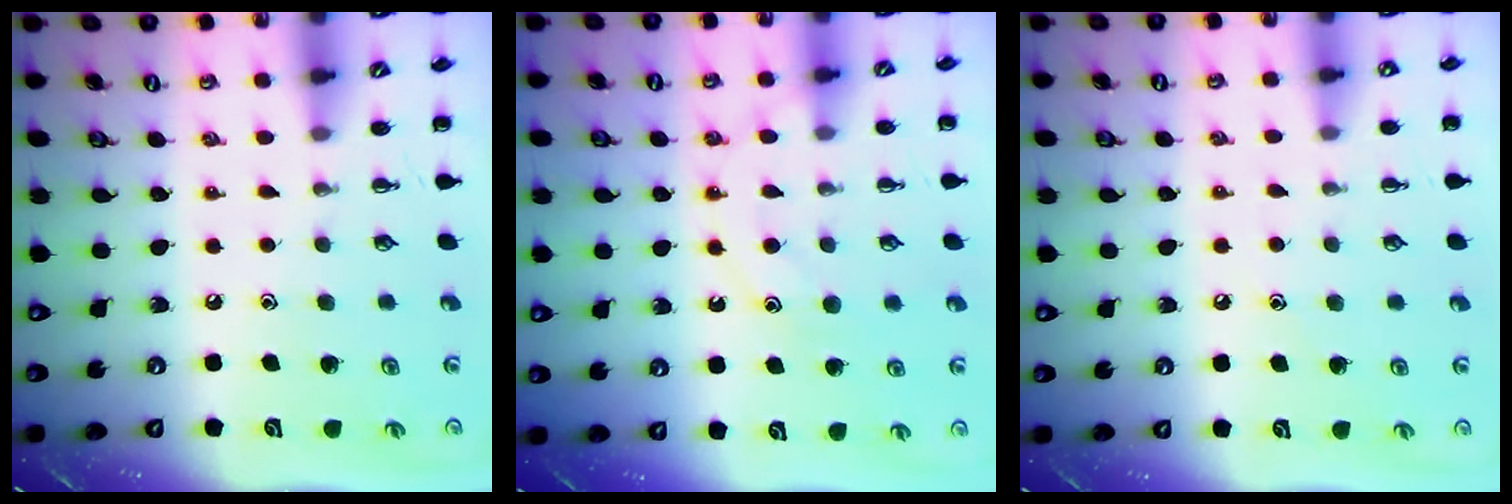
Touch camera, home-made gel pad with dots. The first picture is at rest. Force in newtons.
{"total": 12.5, "press": 12.4, "slide": 0.7}
{"total": 5.3, "press": 5.0, "slide": 1.7}